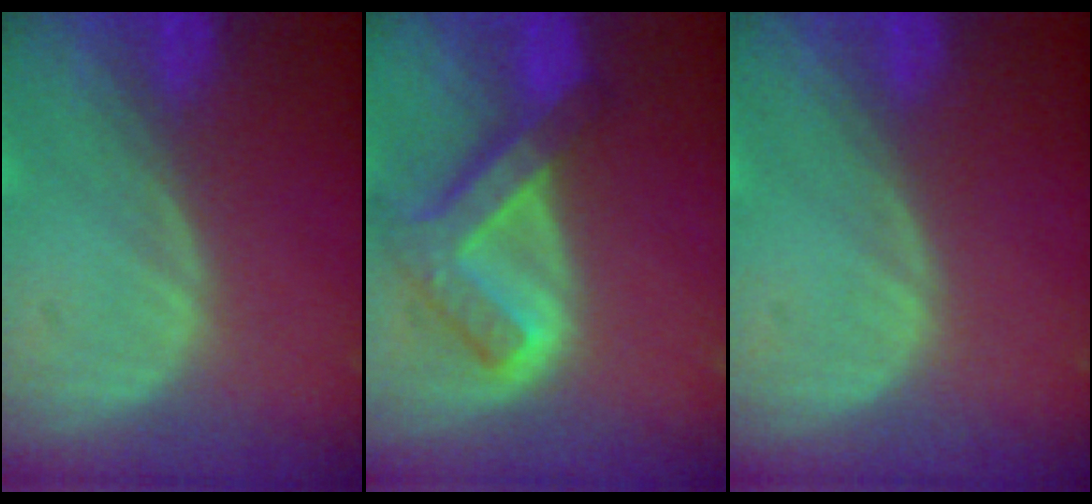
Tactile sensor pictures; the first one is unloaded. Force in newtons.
{"total": 7.6, "press": 6.5, "slide": 4.0}
{"total": 0.0}